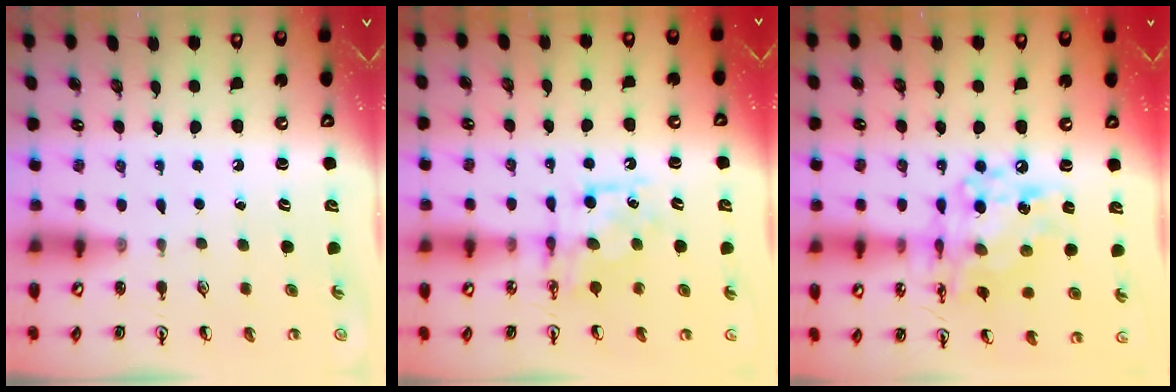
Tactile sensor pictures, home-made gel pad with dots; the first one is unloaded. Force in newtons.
{"total": 7.8, "press": 7.8, "slide": 0.3}
{"total": 13.8, "press": 13.7, "slide": 1.2}